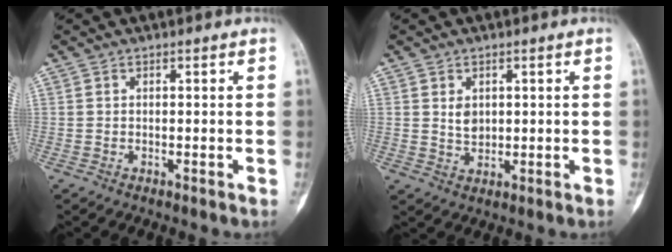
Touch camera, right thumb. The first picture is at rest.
{"total": 3.2, "force": [0.9, 2.4, 2.0], "torque": [-0.023, -0.007, 0.021]}